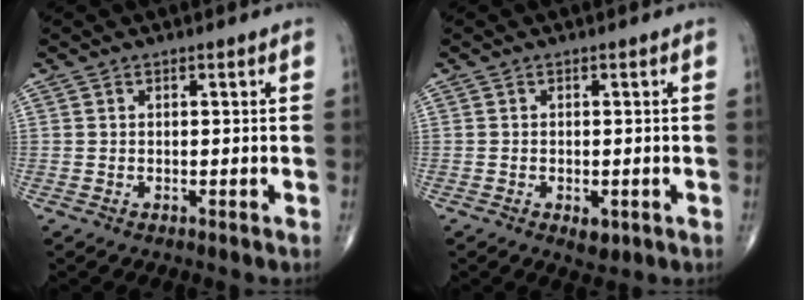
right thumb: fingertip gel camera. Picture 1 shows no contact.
{"total": 2.5, "force": [-0.9, 1.4, 1.9], "torque": [-0.024, -0.003, -0.008]}